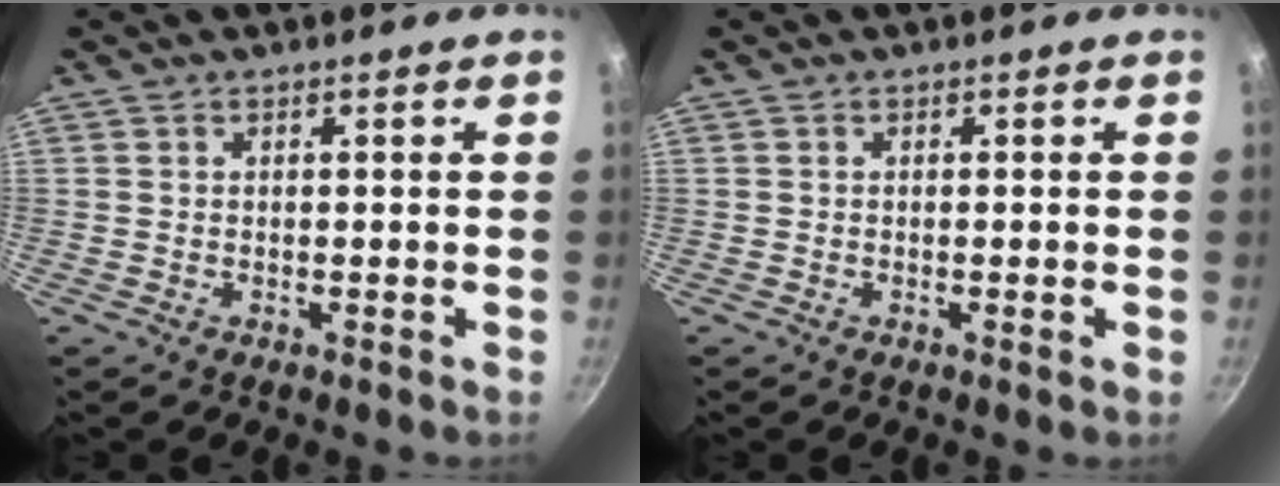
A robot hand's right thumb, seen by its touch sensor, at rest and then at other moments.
{"total": 0.7, "force": [-0.2, 0.0, 0.7], "torque": [-0.013, -0.001, -0.005]}